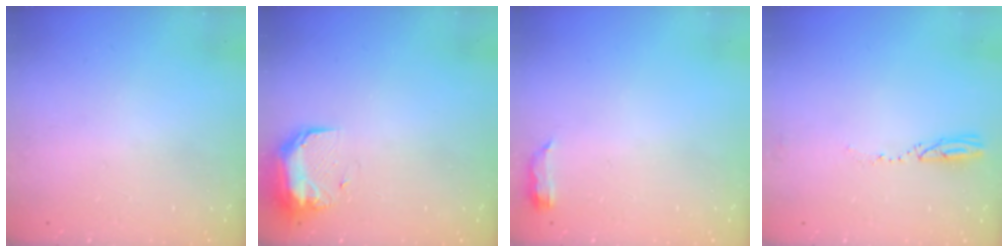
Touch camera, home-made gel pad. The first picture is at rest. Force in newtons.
{"total": 9.3, "press": 9.3, "slide": 0.7}
{"total": 5.1, "press": 4.8, "slide": 1.7}
{"total": 3.2, "press": 3.2, "slide": 0.4}